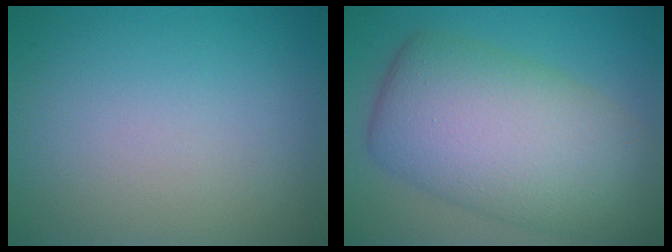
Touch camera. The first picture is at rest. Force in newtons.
{"total": 10.7, "press": 10.7, "slide": 0.3}